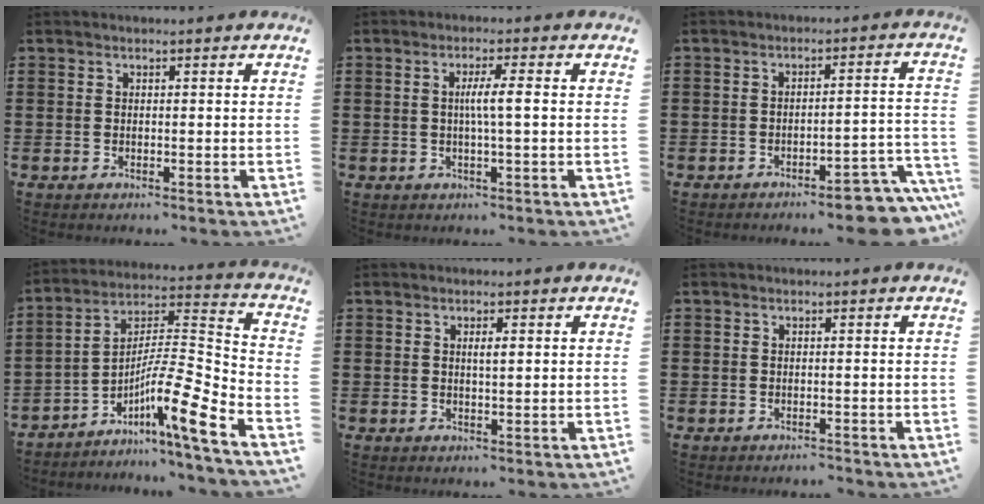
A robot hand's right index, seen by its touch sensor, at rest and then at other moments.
{"total": 3.6, "force": [0.0, 0.0, 3.6], "torque": [-0.066, -0.004, -0.004]}
{"total": 6.3, "force": [-5.3, 0.6, 3.4], "torque": [-0.050, 0.000, -0.095]}
{"total": 11.1, "force": [-6.3, 0.9, 9.0], "torque": [-0.164, -0.017, -0.127]}
{"total": 1.7, "force": [0.4, 0.4, 1.6], "torque": [-0.030, 0.003, 0.005]}
{"total": 0.7, "force": [-0.7, 0.2, 0.0], "torque": [-0.002, 0.001, -0.016]}